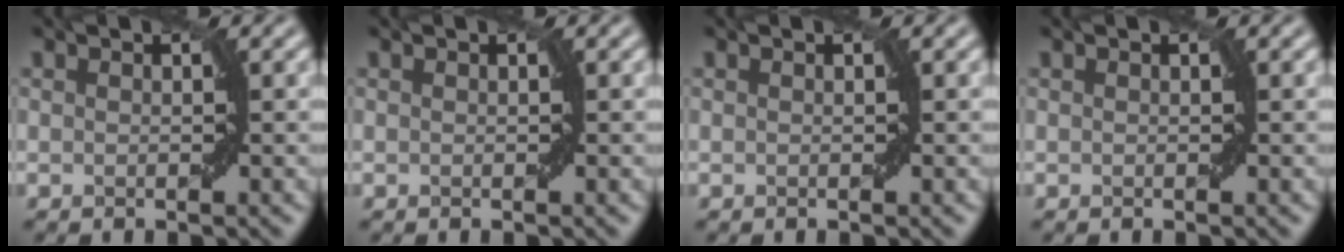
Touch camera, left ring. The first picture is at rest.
{"total": 0.0}
{"total": 0.0}
{"total": 0.0}